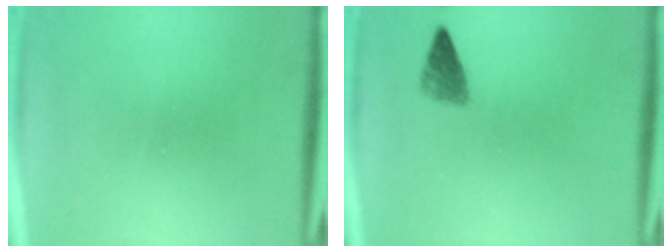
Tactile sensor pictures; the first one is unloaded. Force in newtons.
{"total": 2.2}